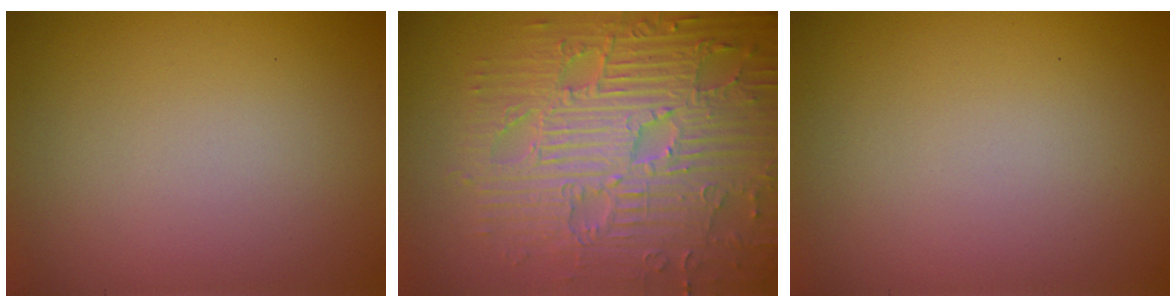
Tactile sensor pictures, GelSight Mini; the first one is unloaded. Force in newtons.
{"total": 9.4, "press": 6.8, "slide": 6.4}
{"total": 0.0}